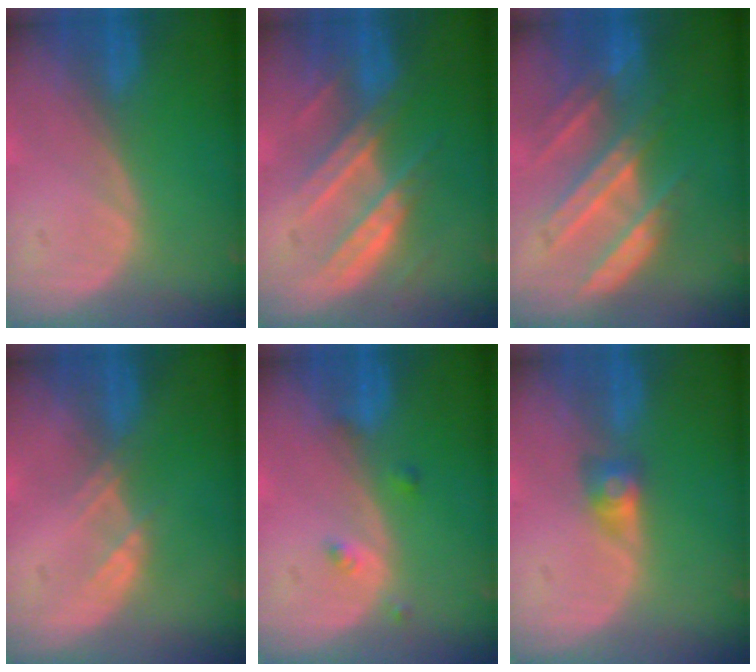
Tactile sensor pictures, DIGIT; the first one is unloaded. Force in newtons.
{"total": 7.9, "press": 7.3, "slide": 2.9}
{"total": 8.2, "press": 7.8, "slide": 2.5}
{"total": 1.9, "press": 1.9, "slide": 0.3}
{"total": 1.8, "press": 1.8, "slide": 0.1}
{"total": 2.9, "press": 2.4, "slide": 1.5}